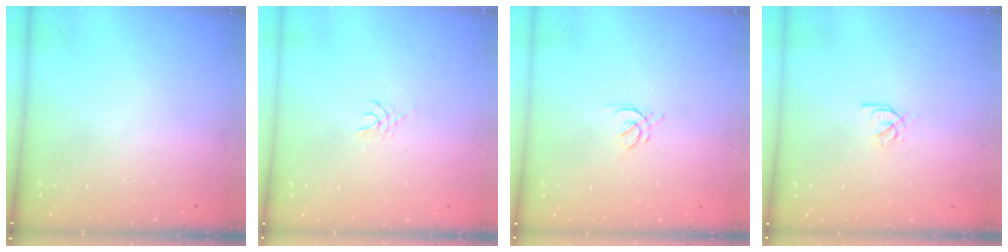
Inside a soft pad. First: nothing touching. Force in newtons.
{"total": 4.1, "press": 4.0, "slide": 0.5}
{"total": 2.5, "press": 2.4, "slide": 0.6}
{"total": 2.1, "press": 2.1, "slide": 0.2}